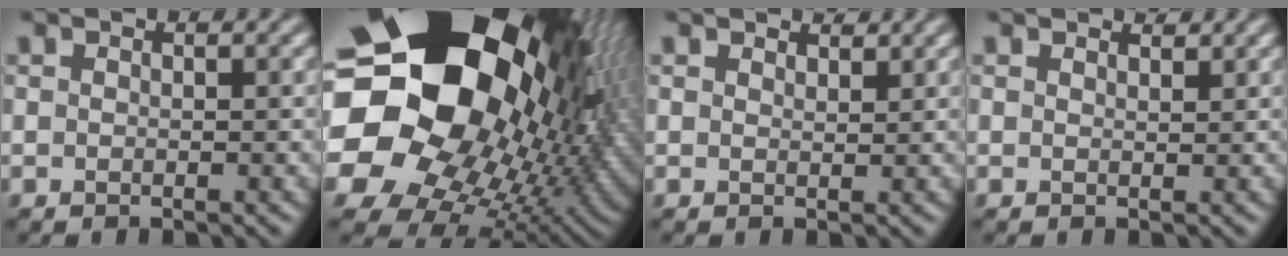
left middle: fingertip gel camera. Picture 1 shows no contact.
{"total": 23.5, "force": [6.3, 17.8, 14.0], "torque": [-0.274, -0.007, 0.100]}
{"total": 1.4, "force": [1.3, 0.0, -0.2], "torque": [0.002, -0.003, 0.017]}
{"total": 1.3, "force": [1.3, 0.1, -0.1], "torque": [0.002, -0.004, 0.014]}